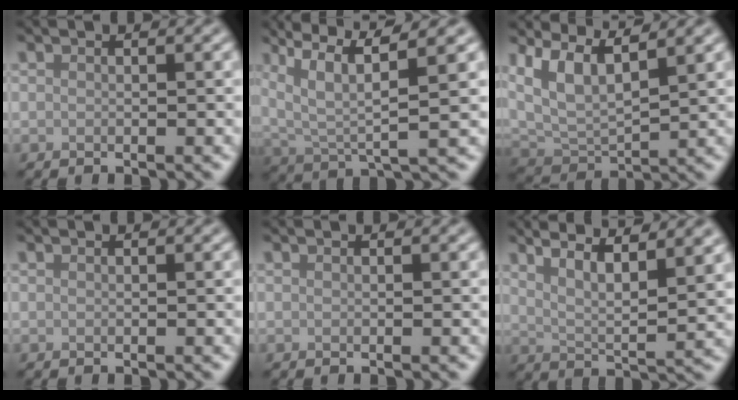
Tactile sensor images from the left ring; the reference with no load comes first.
{"total": 7.3, "force": [3.8, 1.6, 6.0], "torque": [-0.122, 0.008, 0.073]}
{"total": 6.3, "force": [3.8, 2.4, 4.4], "torque": [-0.091, 0.000, 0.074]}
{"total": 0.0}
{"total": 0.0}
{"total": 8.0, "force": [5.2, 2.0, 5.8], "torque": [-0.074, 0.021, 0.065]}